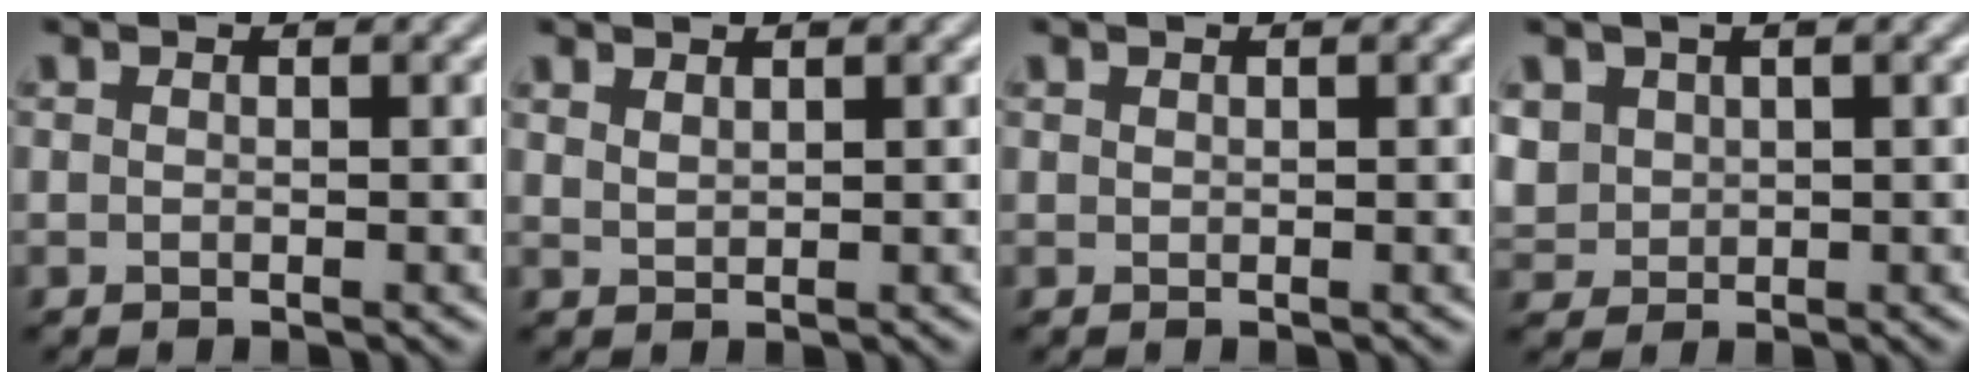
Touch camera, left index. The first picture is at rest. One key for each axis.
{"total": 0.6, "fx": 0.6, "fy": -0.1, "fz": 0.0, "tx": -0.006, "ty": 0.004, "tz": 0.023}
{"total": 0.7, "fx": 0.3, "fy": 0.2, "fz": 0.6, "tx": -0.005, "ty": 0.007, "tz": 0.011}
{"total": 2.0, "fx": 1.0, "fy": 1.6, "fz": 0.8, "tx": -0.035, "ty": 0.009, "tz": 0.034}